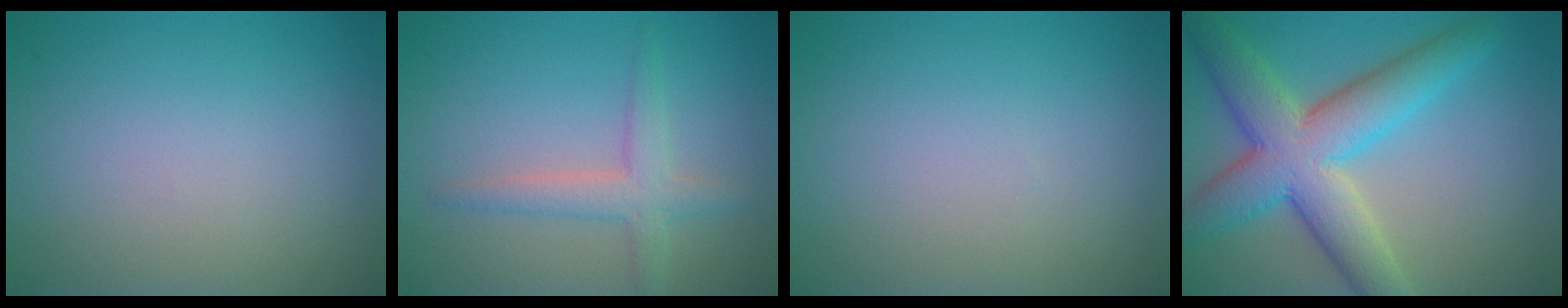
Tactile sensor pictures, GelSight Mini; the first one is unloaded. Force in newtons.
{"total": 2.9, "press": 2.9, "slide": 0.2}
{"total": 0.0}
{"total": 8.8, "press": 8.8, "slide": 0.4}